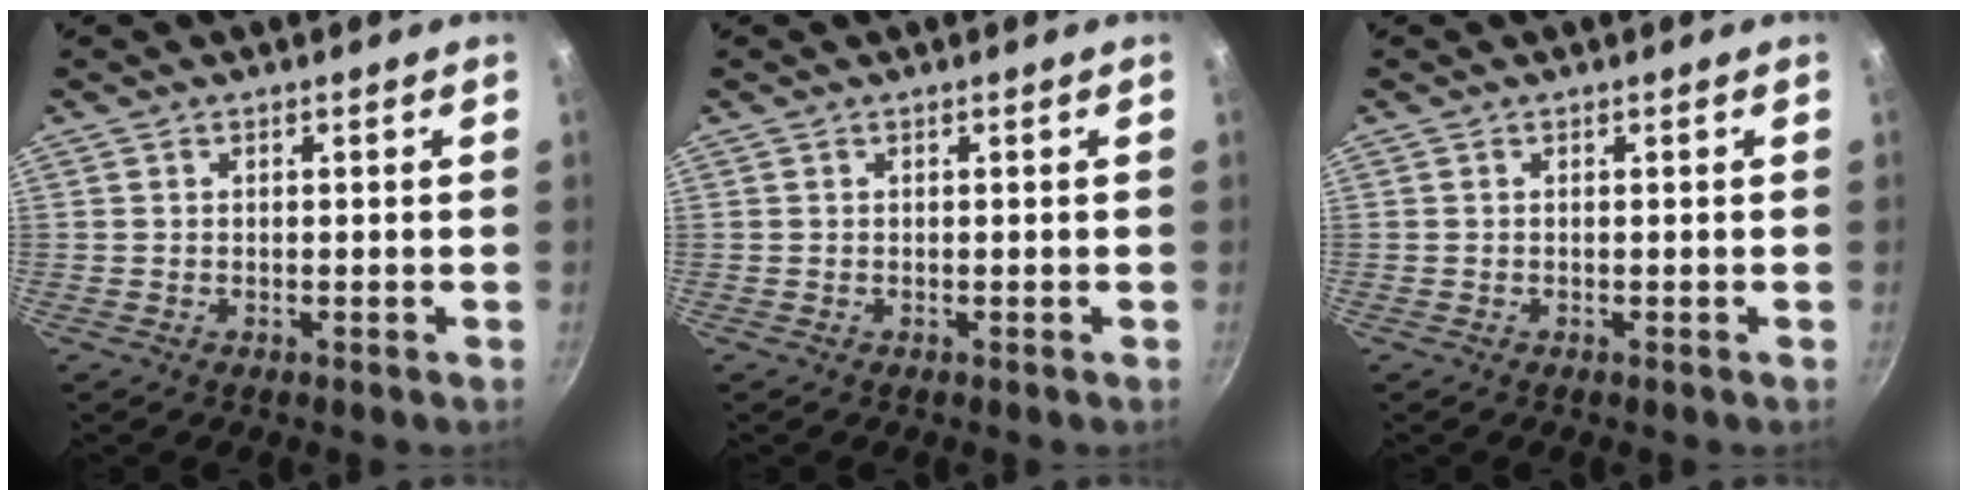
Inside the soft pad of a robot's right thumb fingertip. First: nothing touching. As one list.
[{"total": 0.0}, {"total": 0.0}]